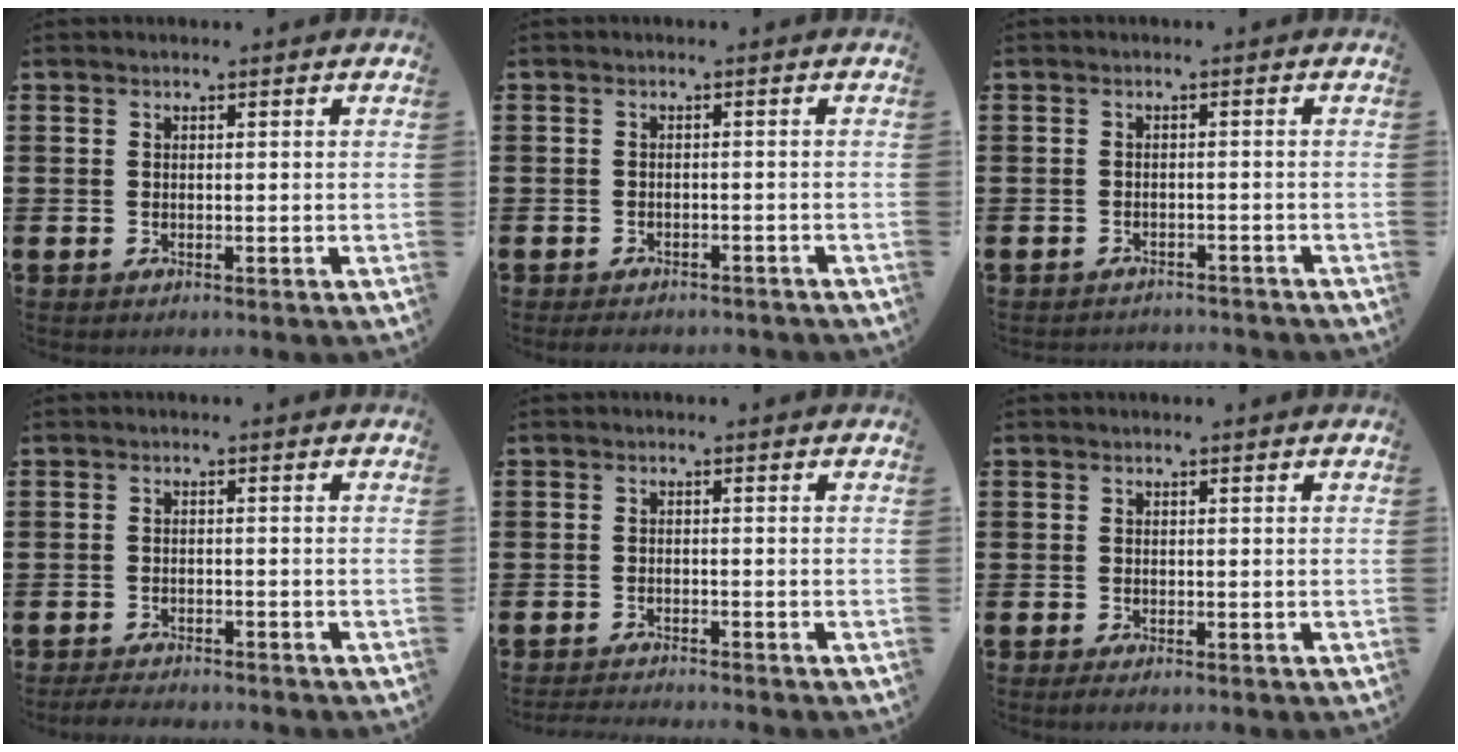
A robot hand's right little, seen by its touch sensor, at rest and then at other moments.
{"total": 1.3, "force": [-1.3, 0.2, 0.3], "torque": [-0.009, 0.001, -0.027]}
{"total": 1.2, "force": [-1.2, 0.0, -0.2], "torque": [0.000, 0.000, -0.025]}
{"total": 1.7, "force": [-1.7, 0.1, 0.2], "torque": [-0.006, 0.001, -0.034]}
{"total": 1.4, "force": [-1.3, -0.2, 0.0], "torque": [0.000, -0.002, -0.027]}
{"total": 0.0}